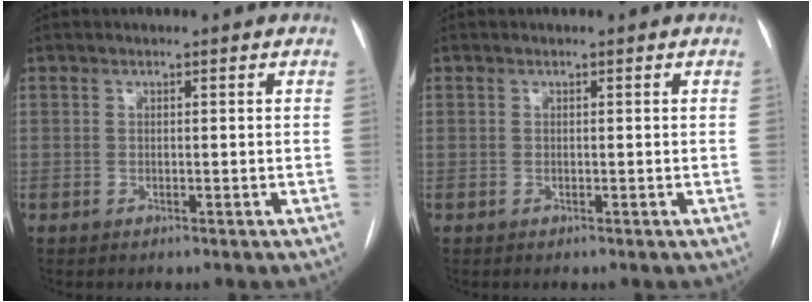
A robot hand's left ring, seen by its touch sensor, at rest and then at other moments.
{"total": 0.0}